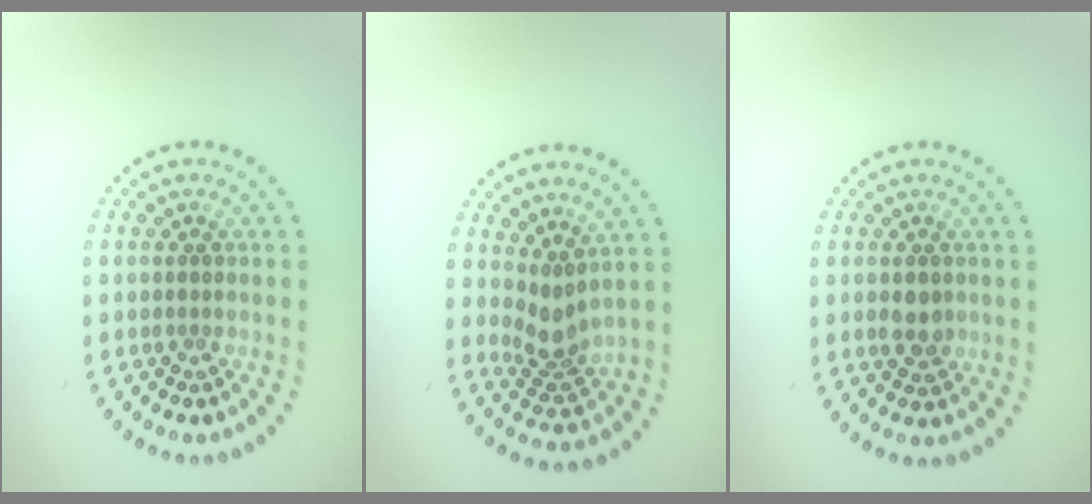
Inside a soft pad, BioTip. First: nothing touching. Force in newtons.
{"total": 2.5, "press": 1.9, "slide": 1.7}
{"total": 1.9, "press": 1.9, "slide": 0.3}